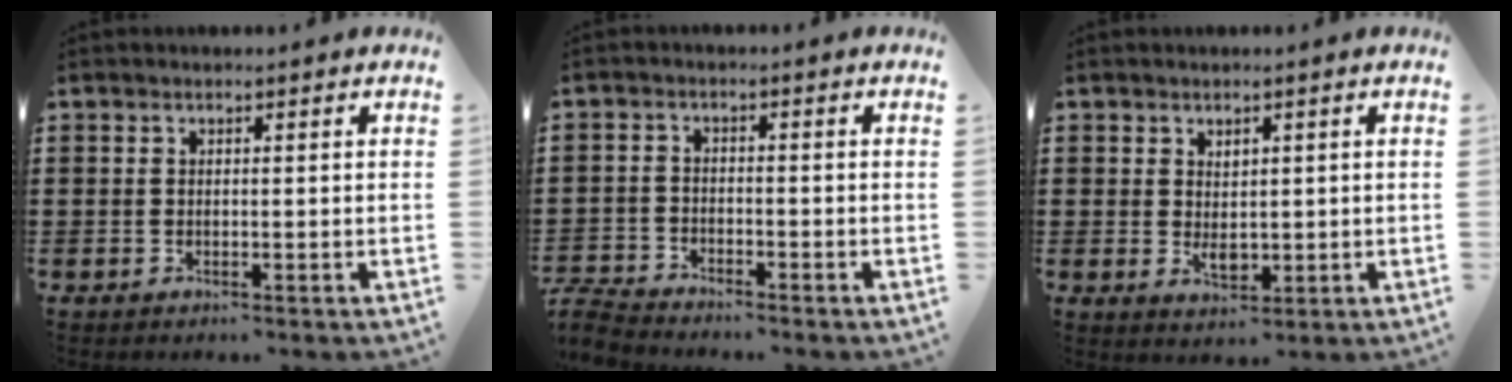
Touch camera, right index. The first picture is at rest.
{"total": 3.4, "force": [-3.4, 0.2, 0.3], "torque": [-0.022, -0.004, -0.075]}
{"total": 2.4, "force": [0.2, 1.6, 1.8], "torque": [-0.028, -0.003, 0.004]}